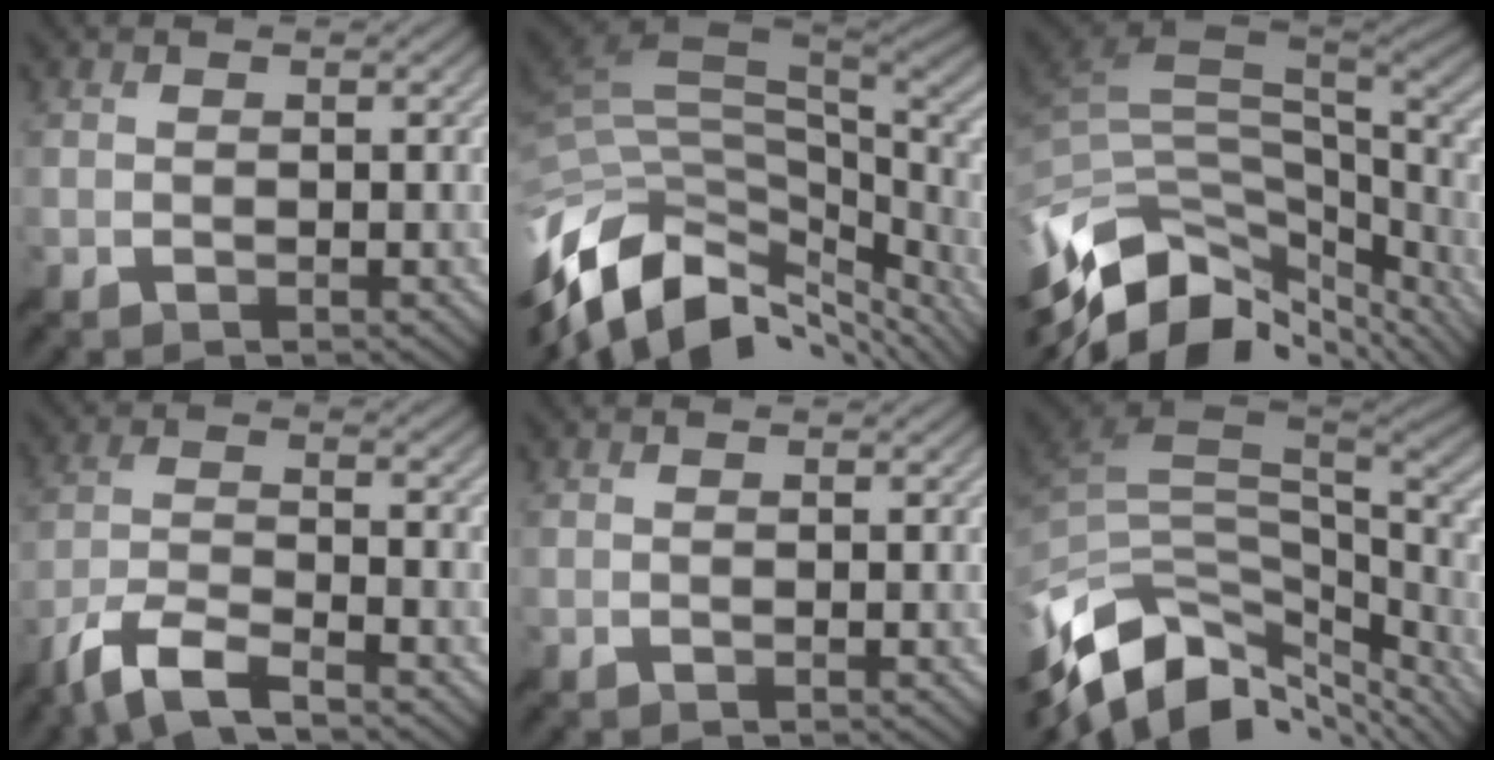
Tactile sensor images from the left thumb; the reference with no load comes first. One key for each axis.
{"total": 14.8, "fx": -5.1, "fy": 8.4, "fz": 11.0, "tx": -0.255, "ty": -0.025, "tz": -0.081}
{"total": 14.2, "fx": -5.7, "fy": 7.8, "fz": 10.3, "tx": -0.247, "ty": -0.024, "tz": -0.091}
{"total": 7.7, "fx": -5.6, "fy": 1.8, "fz": 4.9, "tx": -0.107, "ty": -0.004, "tz": -0.122}
{"total": 0.0}
{"total": 14.3, "fx": -6.2, "fy": 8.2, "fz": 10.0, "tx": -0.237, "ty": -0.027, "tz": -0.101}